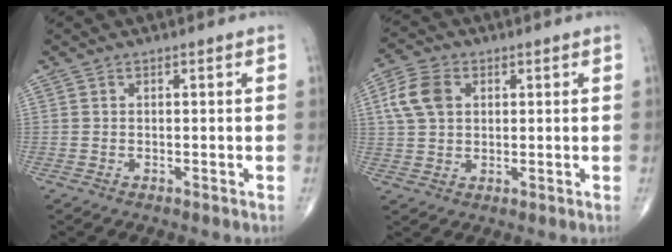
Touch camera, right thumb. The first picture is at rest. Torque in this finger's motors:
{"motor_torque": [-0.27, 0.37, 0.34, -0.12, 0.21]}